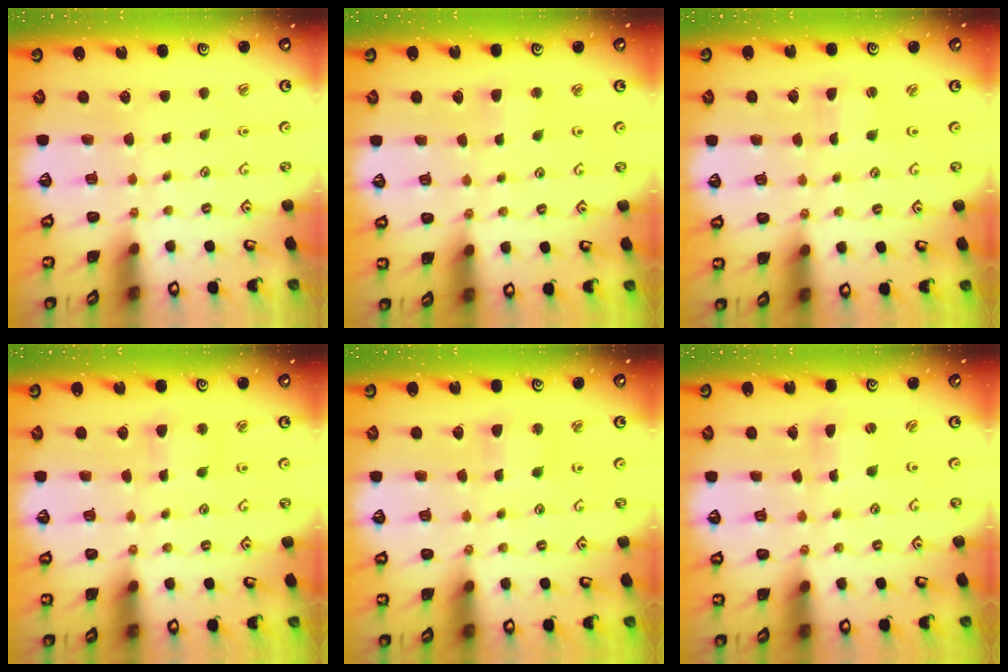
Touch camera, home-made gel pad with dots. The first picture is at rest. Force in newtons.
{"total": 2.9, "press": 2.9, "slide": 0.4}
{"total": 1.1, "press": 1.0, "slide": 0.3}
{"total": 3.6, "press": 3.5, "slide": 0.7}
{"total": 3.7, "press": 3.7, "slide": 0.4}
{"total": 0.6, "press": 0.6, "slide": 0.1}